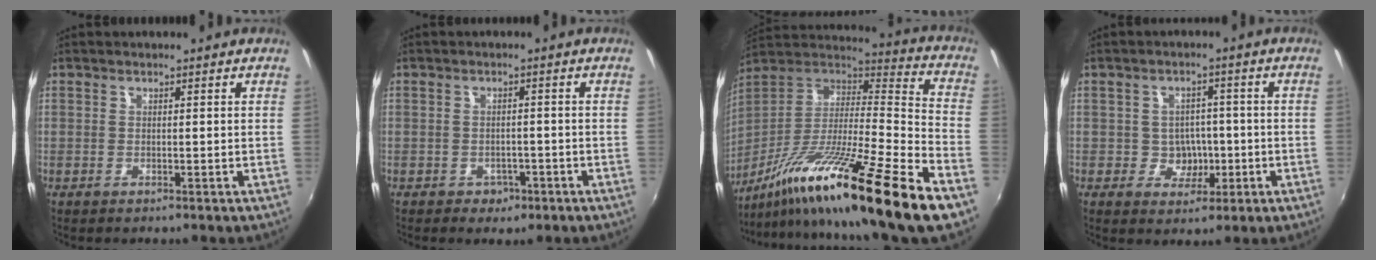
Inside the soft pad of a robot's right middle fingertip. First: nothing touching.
{"total": 3.6, "force": [-2.0, 2.7, 1.2], "torque": [-0.030, -0.004, -0.024]}
{"total": 27.4, "force": [-16.5, 0.1, 21.9], "torque": [-0.336, -0.049, -0.286]}
{"total": 5.1, "force": [-1.1, 4.6, 1.9], "torque": [-0.035, 0.010, -0.008]}